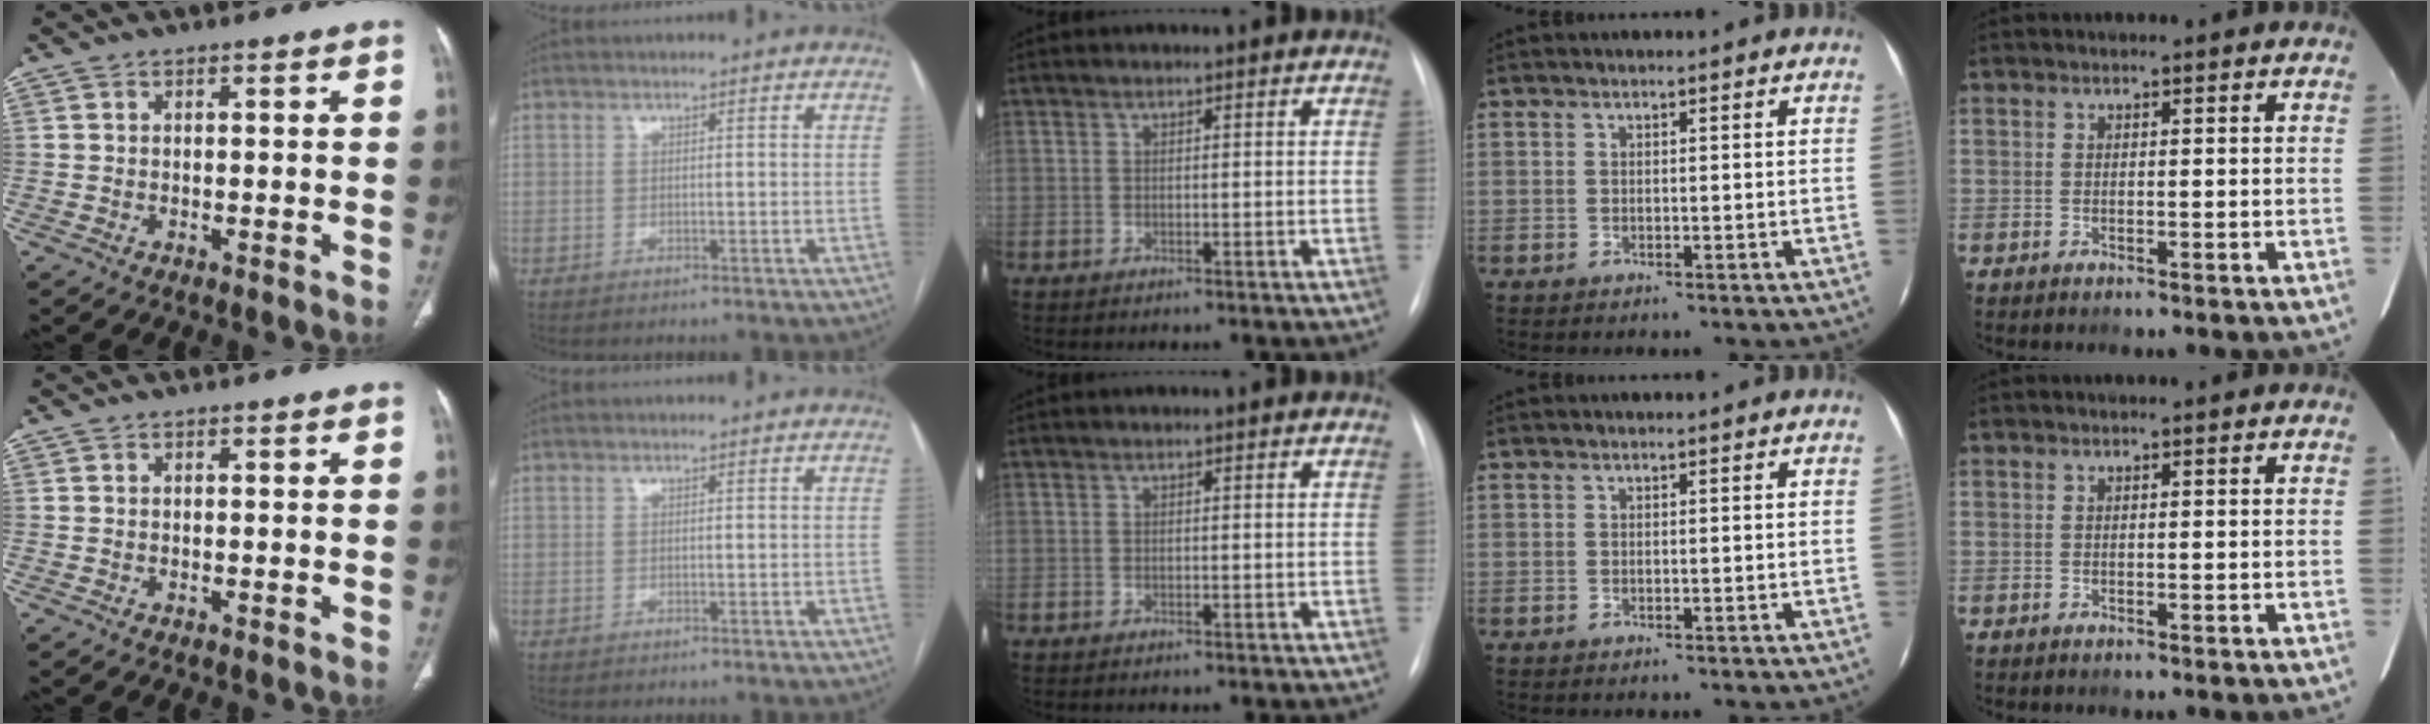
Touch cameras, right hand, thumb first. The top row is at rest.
{}